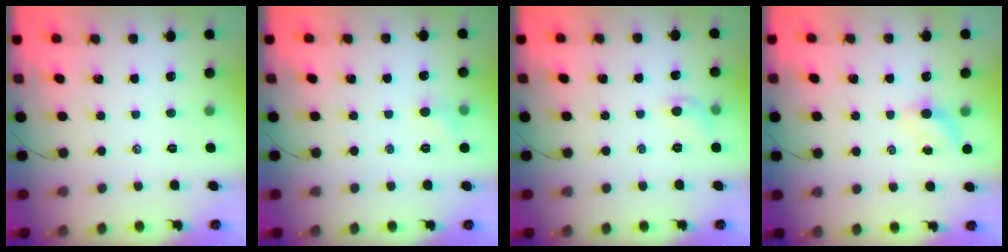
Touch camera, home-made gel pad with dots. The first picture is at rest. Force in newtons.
{"total": 5.0, "press": 4.8, "slide": 1.6}
{"total": 5.9, "press": 5.7, "slide": 1.5}
{"total": 4.7, "press": 4.6, "slide": 1.1}